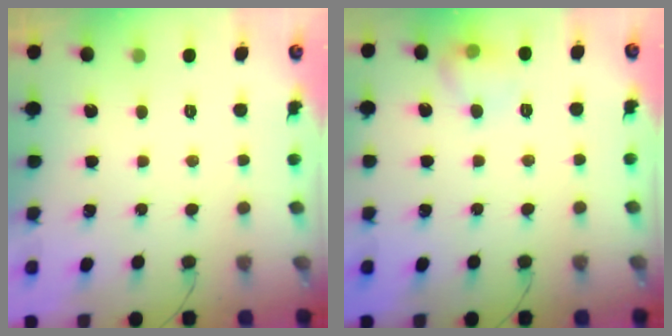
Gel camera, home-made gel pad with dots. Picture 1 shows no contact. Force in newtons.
{"total": 6.6, "press": 6.4, "slide": 1.5}